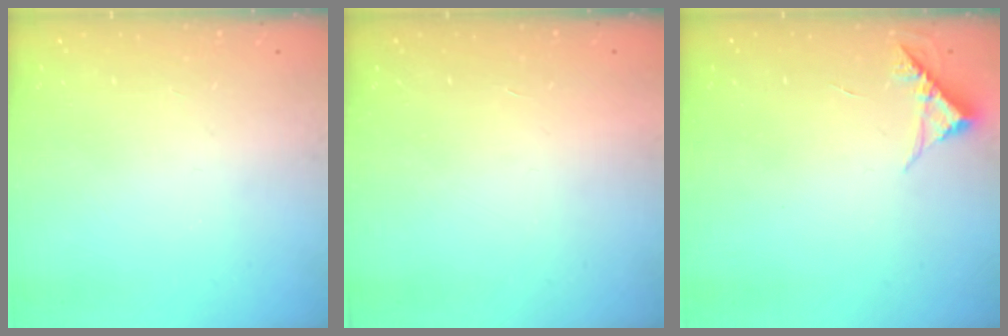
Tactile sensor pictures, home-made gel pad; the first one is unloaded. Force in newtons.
{"total": 1.7, "press": 1.7, "slide": 0.1}
{"total": 4.6, "press": 4.6, "slide": 0.3}